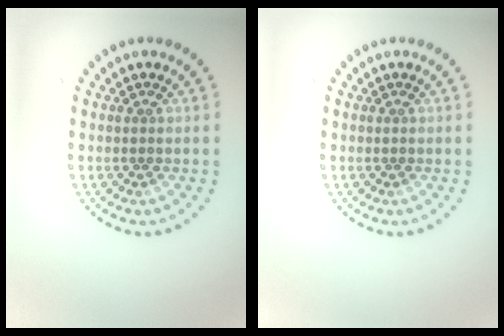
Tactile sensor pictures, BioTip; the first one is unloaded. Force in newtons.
{"total": 0.0}